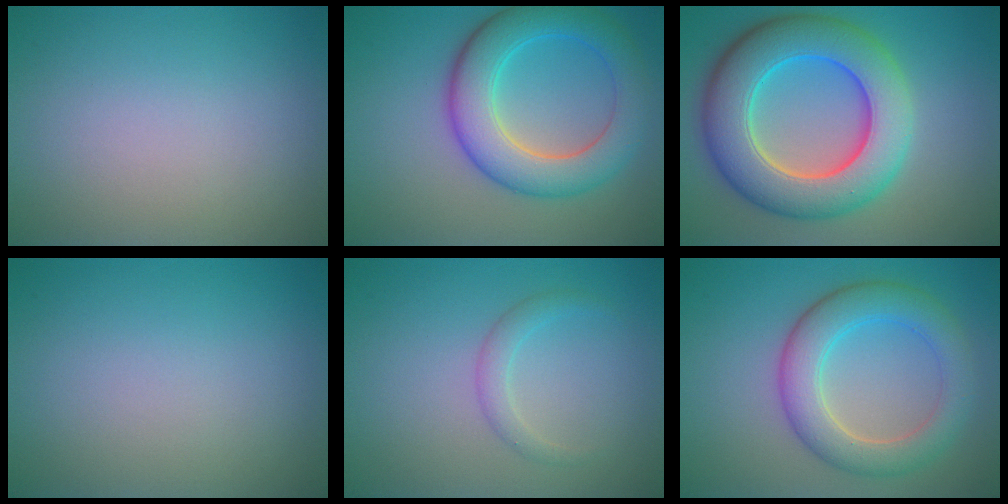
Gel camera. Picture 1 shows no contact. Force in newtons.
{"total": 7.3, "press": 7.3, "slide": 0.2}
{"total": 10.6, "press": 10.5, "slide": 0.3}
{"total": 0.0}
{"total": 1.5, "press": 1.5, "slide": 0.1}
{"total": 5.7, "press": 5.7, "slide": 0.2}